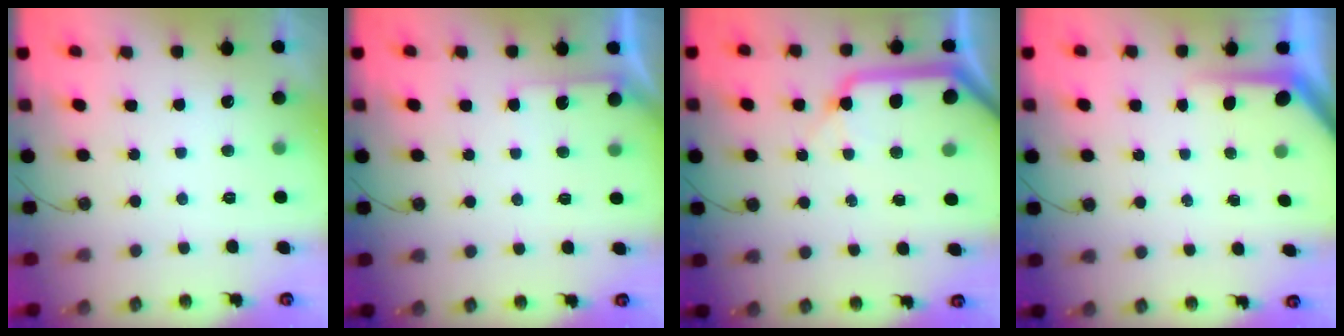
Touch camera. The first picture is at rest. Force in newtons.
{"total": 3.7, "press": 3.7, "slide": 0.6}
{"total": 16.5, "press": 16.4, "slide": 1.9}
{"total": 4.8, "press": 4.7, "slide": 0.5}